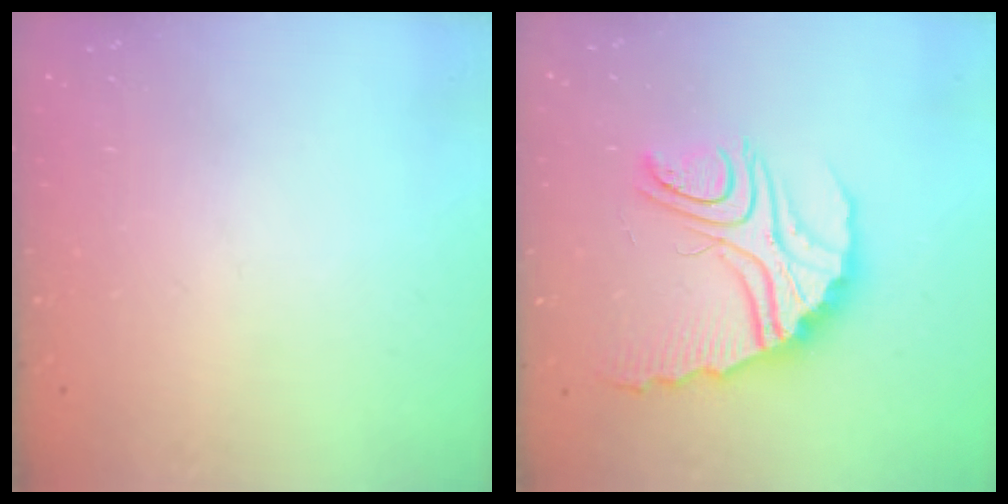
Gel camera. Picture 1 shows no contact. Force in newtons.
{"total": 14.1, "press": 14.0, "slide": 1.2}